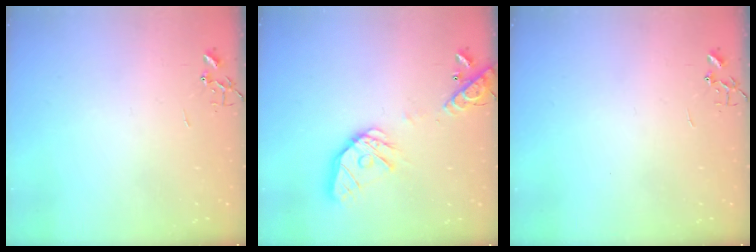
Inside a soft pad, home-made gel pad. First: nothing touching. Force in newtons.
{"total": 17.6, "press": 17.3, "slide": 2.8}
{"total": 0.0}